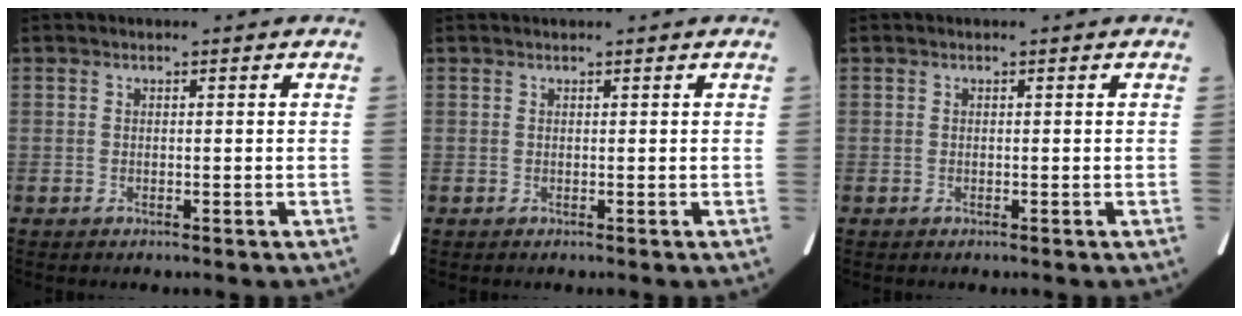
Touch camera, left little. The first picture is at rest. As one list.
[{"total": 1.1, "force": [1.0, 0.0, 0.4], "torque": [-0.005, 0.021, 0.021]}, {"total": 0.0}]